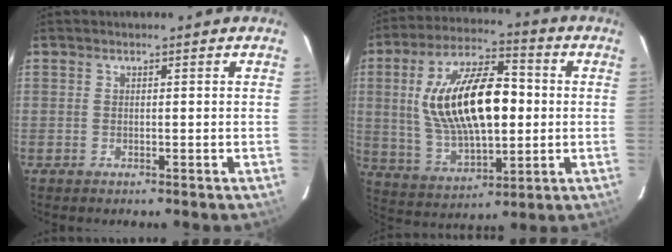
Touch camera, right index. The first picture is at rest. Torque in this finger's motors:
{"motor_torque": [1.56, 0.33, 1.05, 0.21]}